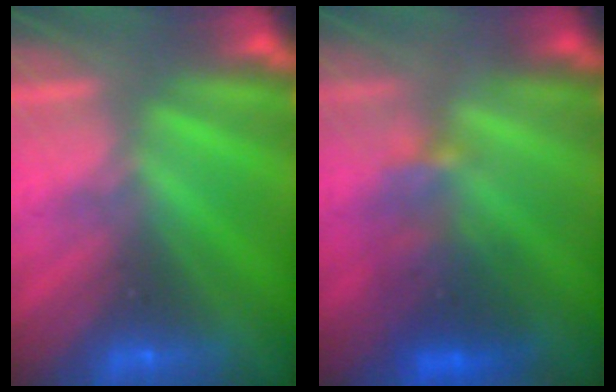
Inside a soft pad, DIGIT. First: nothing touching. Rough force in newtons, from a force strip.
{"total": 3.8}